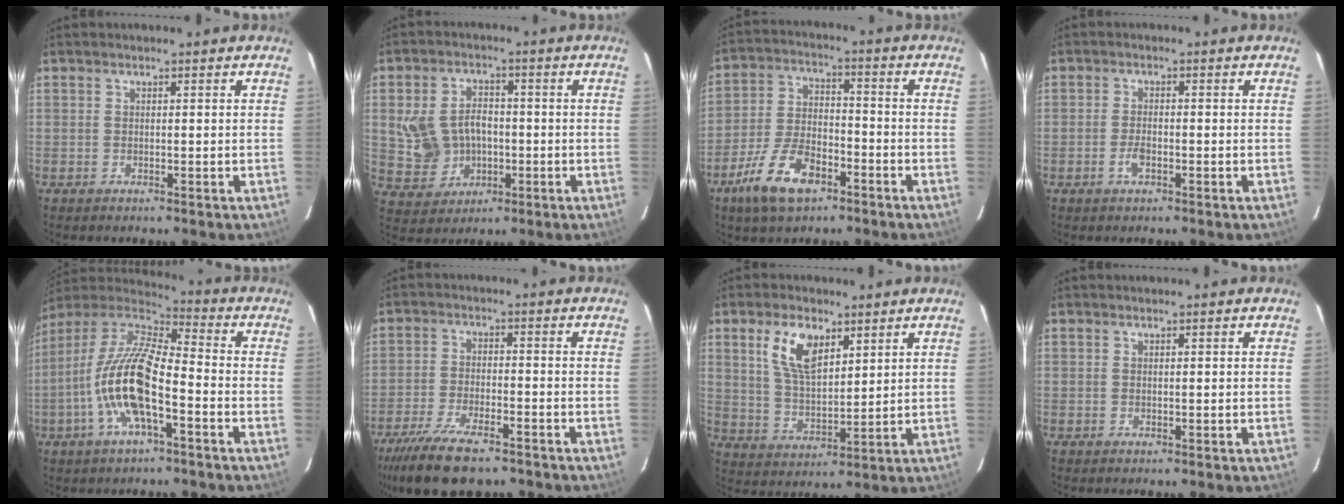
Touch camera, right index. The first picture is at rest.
{"total": 10.1, "force": [-0.7, 8.2, 5.8], "torque": [-0.133, 0.014, 0.010]}
{"total": 12.1, "force": [-7.3, 5.4, 8.0], "torque": [-0.176, -0.002, -0.135]}
{"total": 2.5, "force": [-1.2, 1.1, 1.9], "torque": [-0.042, 0.000, -0.023]}
{"total": 15.9, "force": [-5.4, 4.9, 14.2], "torque": [-0.280, -0.004, -0.109]}
{"total": 13.8, "force": [-10.3, 4.4, 7.9], "torque": [-0.181, -0.033, -0.181]}
{"total": 9.6, "force": [4.7, 4.7, 6.9], "torque": [-0.133, 0.010, 0.099]}
{"total": 0.0}